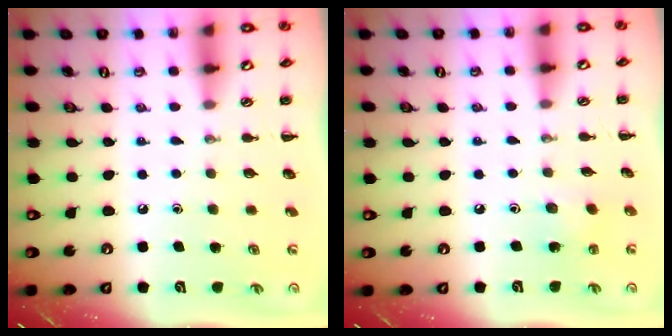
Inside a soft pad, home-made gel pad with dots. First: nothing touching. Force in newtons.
{"total": 2.5, "press": 2.4, "slide": 0.8}